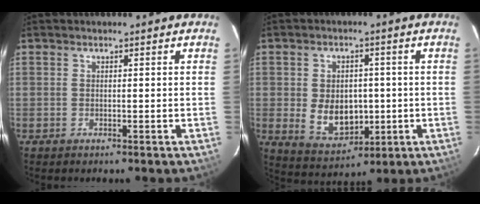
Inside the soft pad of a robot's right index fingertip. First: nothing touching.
{"total": 9.3, "force": [-0.9, 6.8, 6.3], "torque": [-0.128, -0.006, 0.008]}